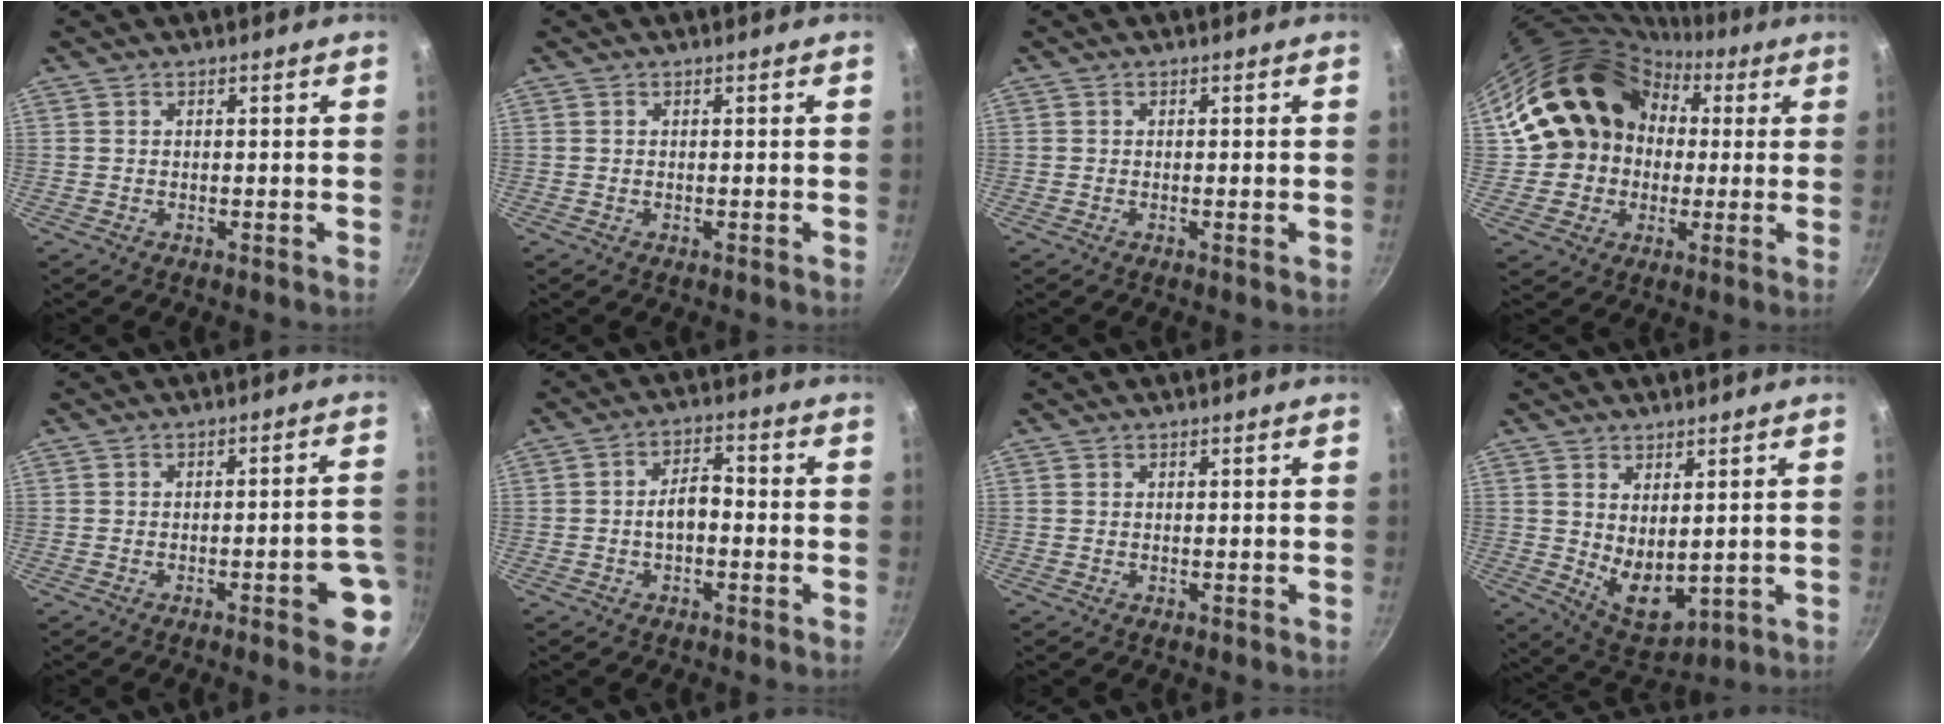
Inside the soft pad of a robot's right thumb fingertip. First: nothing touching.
{"total": 0.0}
{"total": 0.8, "force": [-0.2, 0.1, 0.7], "torque": [-0.013, -0.001, -0.005]}
{"total": 18.4, "force": [2.6, 16.2, 8.5], "torque": [-0.123, 0.049, 0.047]}
{"total": 8.4, "force": [-3.3, 2.4, 7.4], "torque": [-0.061, 0.032, -0.035]}
{"total": 5.2, "force": [-1.2, 3.0, 4.0], "torque": [-0.052, 0.026, -0.025]}
{"total": 0.0}
{"total": 8.2, "force": [1.6, 4.6, 6.6], "torque": [-0.088, -0.032, 0.049]}